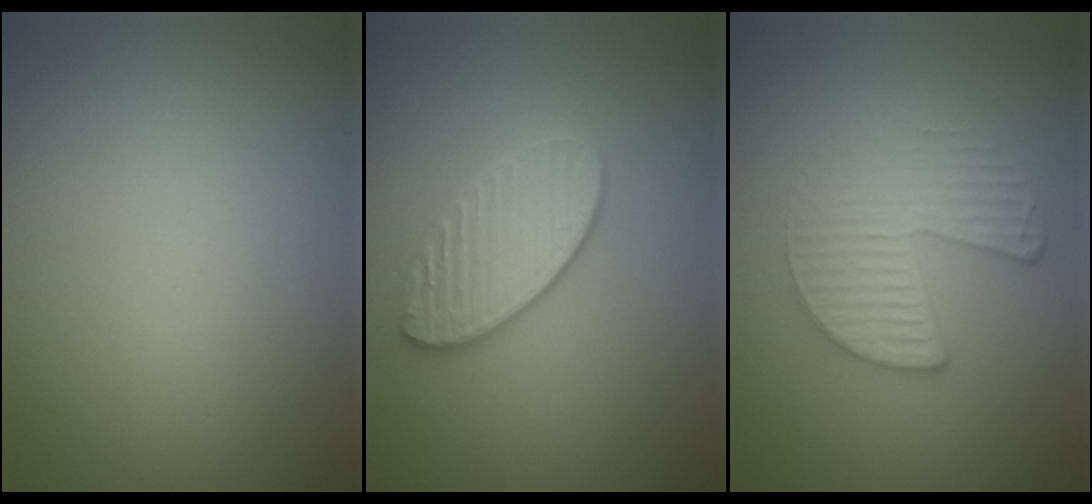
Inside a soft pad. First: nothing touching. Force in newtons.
{"total": 3.5, "press": 3.2, "slide": 1.3}
{"total": 3.5, "press": 2.8, "slide": 2.0}